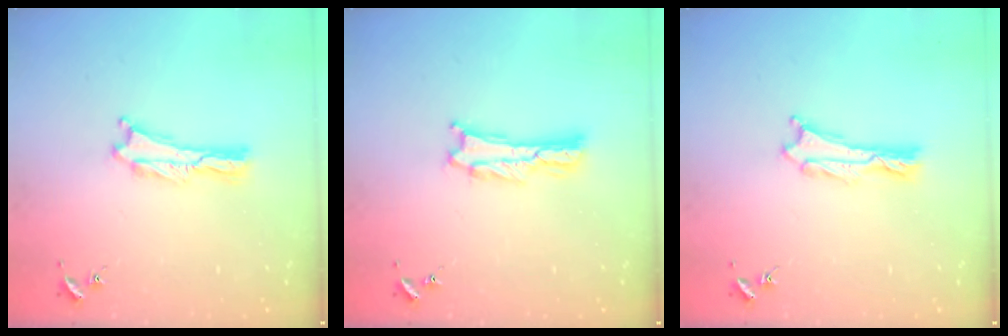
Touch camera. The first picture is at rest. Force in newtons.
{"total": 1.6, "press": 1.6, "slide": 0.2}
{"total": 0.7, "press": 0.6, "slide": 0.2}